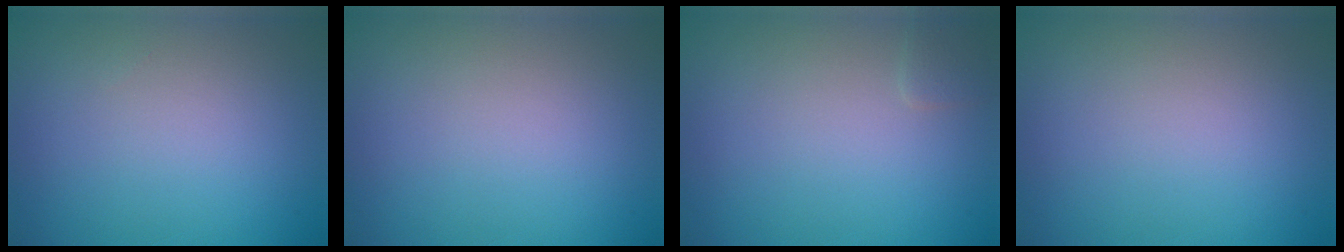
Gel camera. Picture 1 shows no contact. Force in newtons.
{"total": 0.0}
{"total": 0.8, "press": 0.8, "slide": 0.1}
{"total": 0.0}